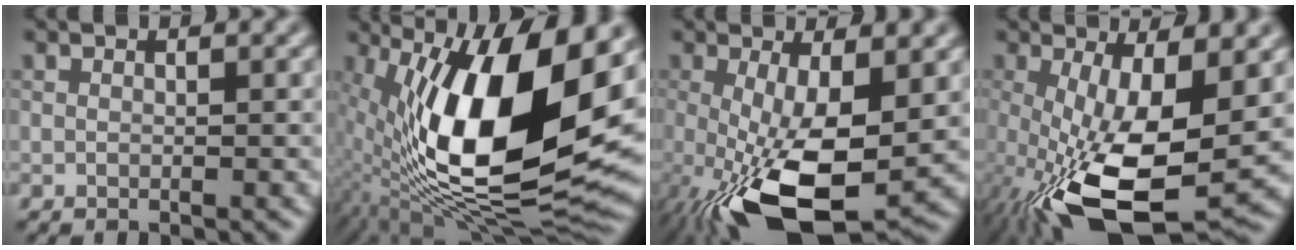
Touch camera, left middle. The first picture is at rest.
{"total": 16.0, "force": [1.0, 6.8, 14.5], "torque": [-0.249, 0.002, 0.020]}
{"total": 13.1, "force": [-4.3, 4.5, 11.5], "torque": [-0.221, -0.028, -0.057]}
{"total": 14.5, "force": [-4.3, 5.1, 12.8], "torque": [-0.248, -0.024, -0.056]}